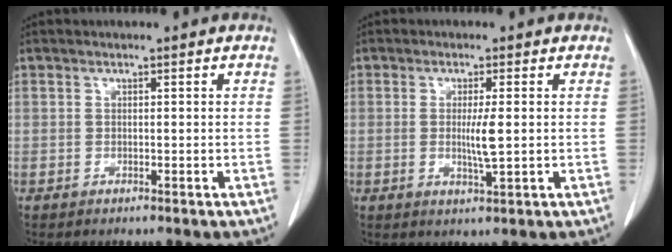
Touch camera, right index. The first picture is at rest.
{"total": 3.5, "force": [0.2, 0.2, 3.5], "torque": [-0.063, -0.005, 0.007]}